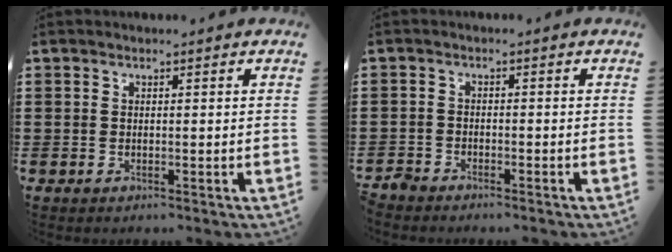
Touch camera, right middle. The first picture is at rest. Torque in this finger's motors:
{"motor_torque": [-0.05, 0.03, -0.03, 0.00]}